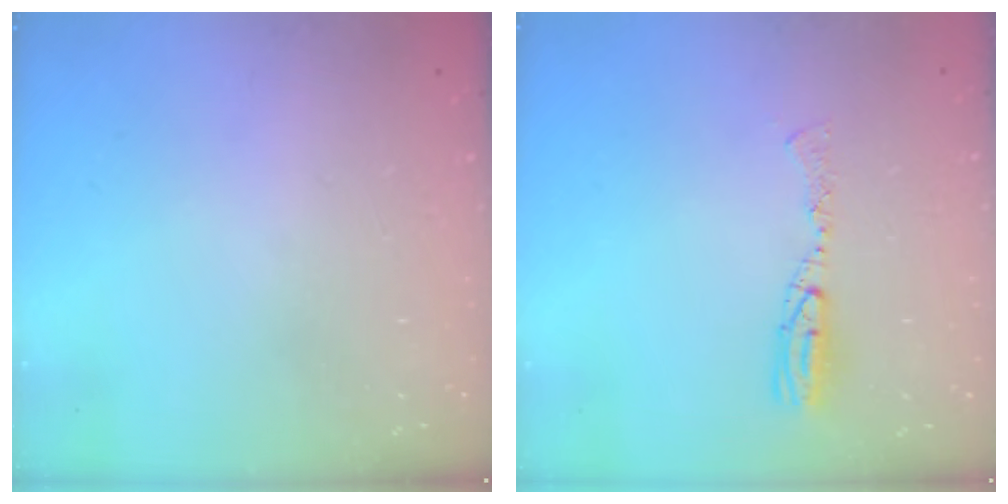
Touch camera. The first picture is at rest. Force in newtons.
{"total": 8.1, "press": 7.9, "slide": 1.7}